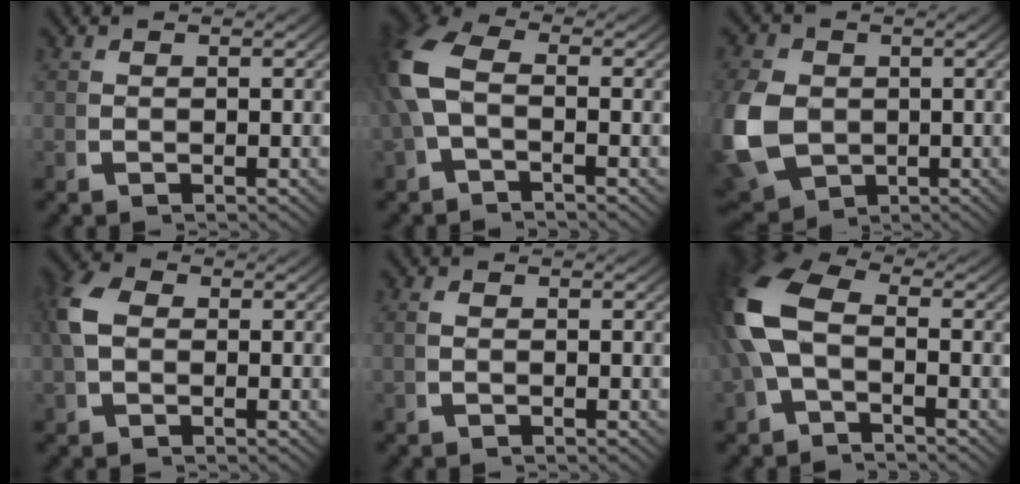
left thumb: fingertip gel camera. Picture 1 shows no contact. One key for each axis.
{"total": 6.3, "fx": -0.1, "fy": 4.1, "fz": 4.8, "tx": -0.130, "ty": -0.008, "tz": 0.000}
{"total": 10.0, "fx": -1.8, "fy": 8.0, "fz": 5.7, "tx": -0.166, "ty": -0.057, "tz": -0.003}
{"total": 4.2, "fx": 0.5, "fy": 3.1, "fz": 2.8, "tx": -0.076, "ty": -0.006, "tz": 0.011}
{"total": 0.6, "fx": -0.2, "fy": 0.3, "fz": 0.4, "tx": -0.011, "ty": 0.000, "tz": -0.004}
{"total": 8.0, "fx": -0.2, "fy": 5.1, "fz": 6.2, "tx": -0.160, "ty": -0.006, "tz": 0.000}